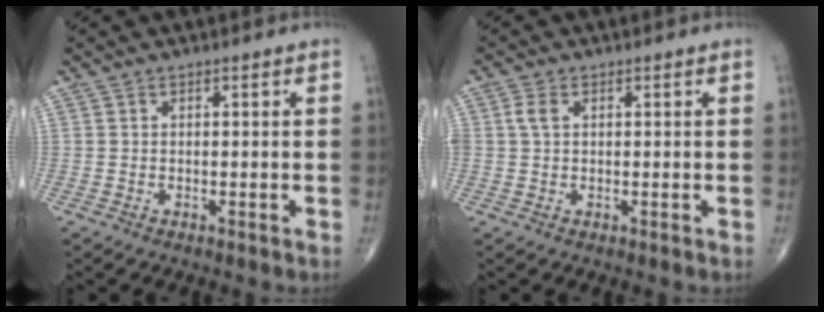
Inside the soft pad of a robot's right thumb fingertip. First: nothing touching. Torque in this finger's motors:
{"motor_torque": [0.51, 0.49, 0.83, 0.15, 0.32]}